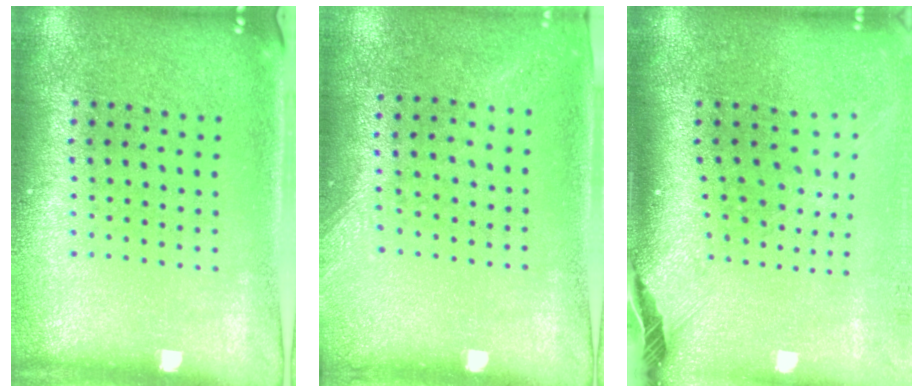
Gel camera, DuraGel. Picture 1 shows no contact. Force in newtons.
{"total": 1.3, "press": 1.2, "slide": 0.5}
{"total": 2.6, "press": 1.8, "slide": 1.8}